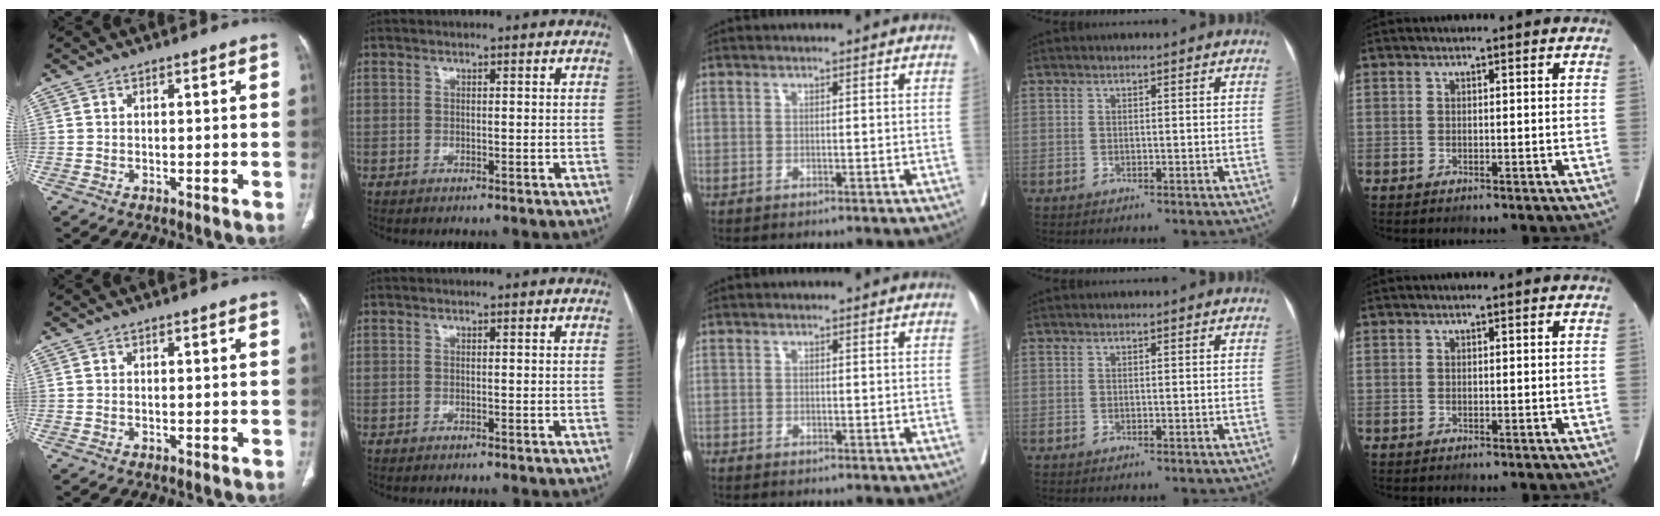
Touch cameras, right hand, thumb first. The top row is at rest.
{"middle": {"total": 0.7, "force": [-0.4, -0.2, -0.6], "torque": [0.003, 0.002, -0.013]}}